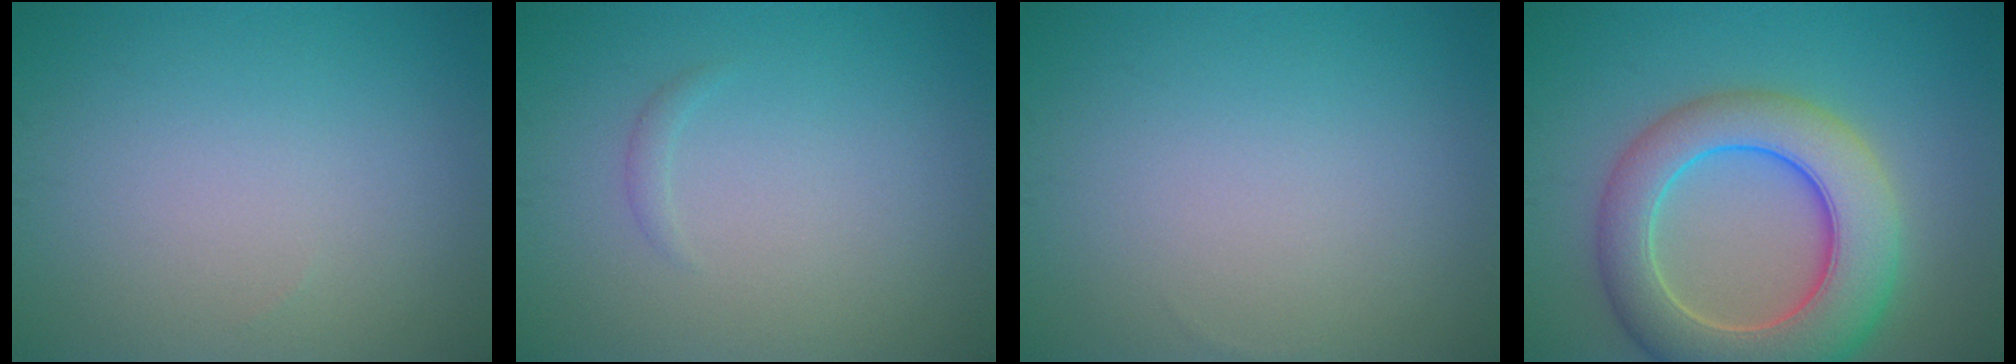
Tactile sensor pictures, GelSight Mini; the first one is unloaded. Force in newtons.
{"total": 0.6, "press": 0.6, "slide": 0.1}
{"total": 0.0}
{"total": 9.6, "press": 9.5, "slide": 0.5}